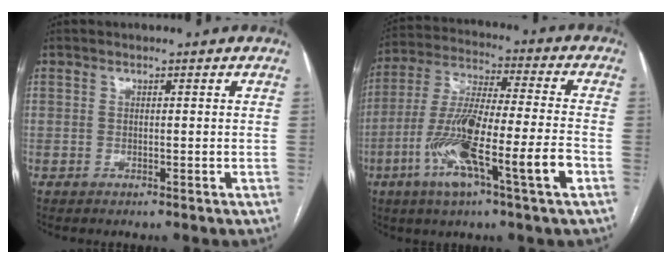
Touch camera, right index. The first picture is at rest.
{"total": 15.9, "force": [-6.1, 0.6, 14.7], "torque": [-0.288, -0.008, -0.110]}